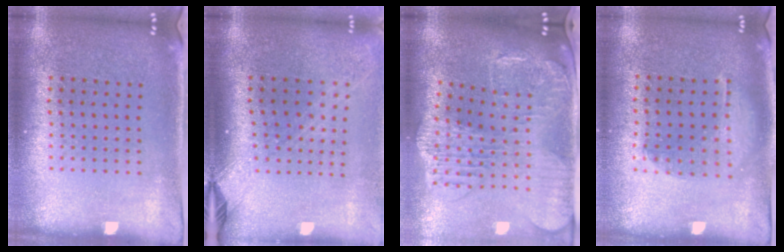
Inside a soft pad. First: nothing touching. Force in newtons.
{"total": 2.2, "press": 1.6, "slide": 1.5}
{"total": 2.6, "press": 2.3, "slide": 1.4}
{"total": 1.4, "press": 1.4, "slide": 0.4}